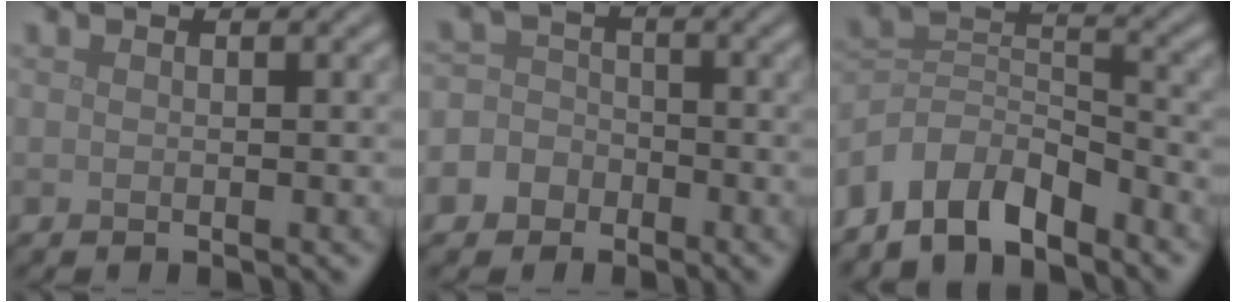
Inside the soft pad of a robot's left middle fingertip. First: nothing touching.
{"total": 5.6, "force": [-2.8, 4.8, 0.9], "torque": [-0.003, 0.003, -0.070]}
{"total": 6.3, "force": [-4.8, 2.8, 2.9], "torque": [-0.046, 0.000, -0.101]}